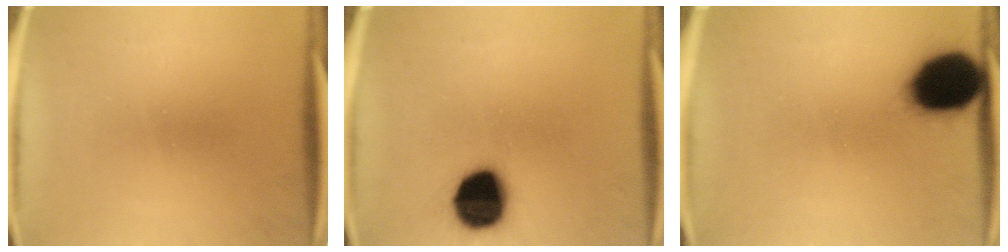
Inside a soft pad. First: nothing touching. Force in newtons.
{"total": 15.2}
{"total": 17.2}